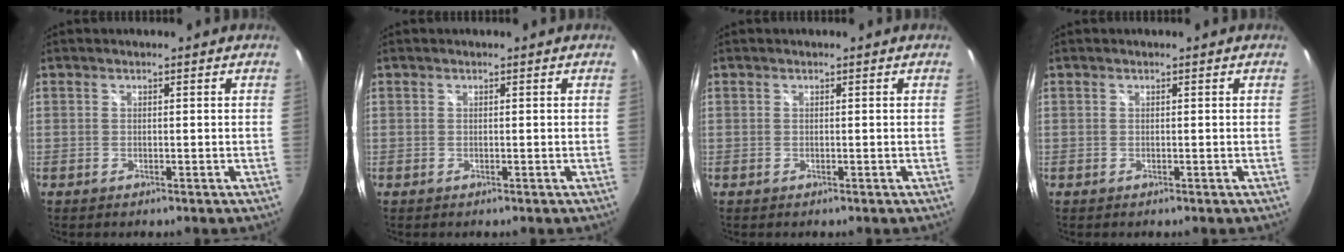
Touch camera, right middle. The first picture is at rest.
{"total": 0.0}
{"total": 0.0}
{"total": 0.0}